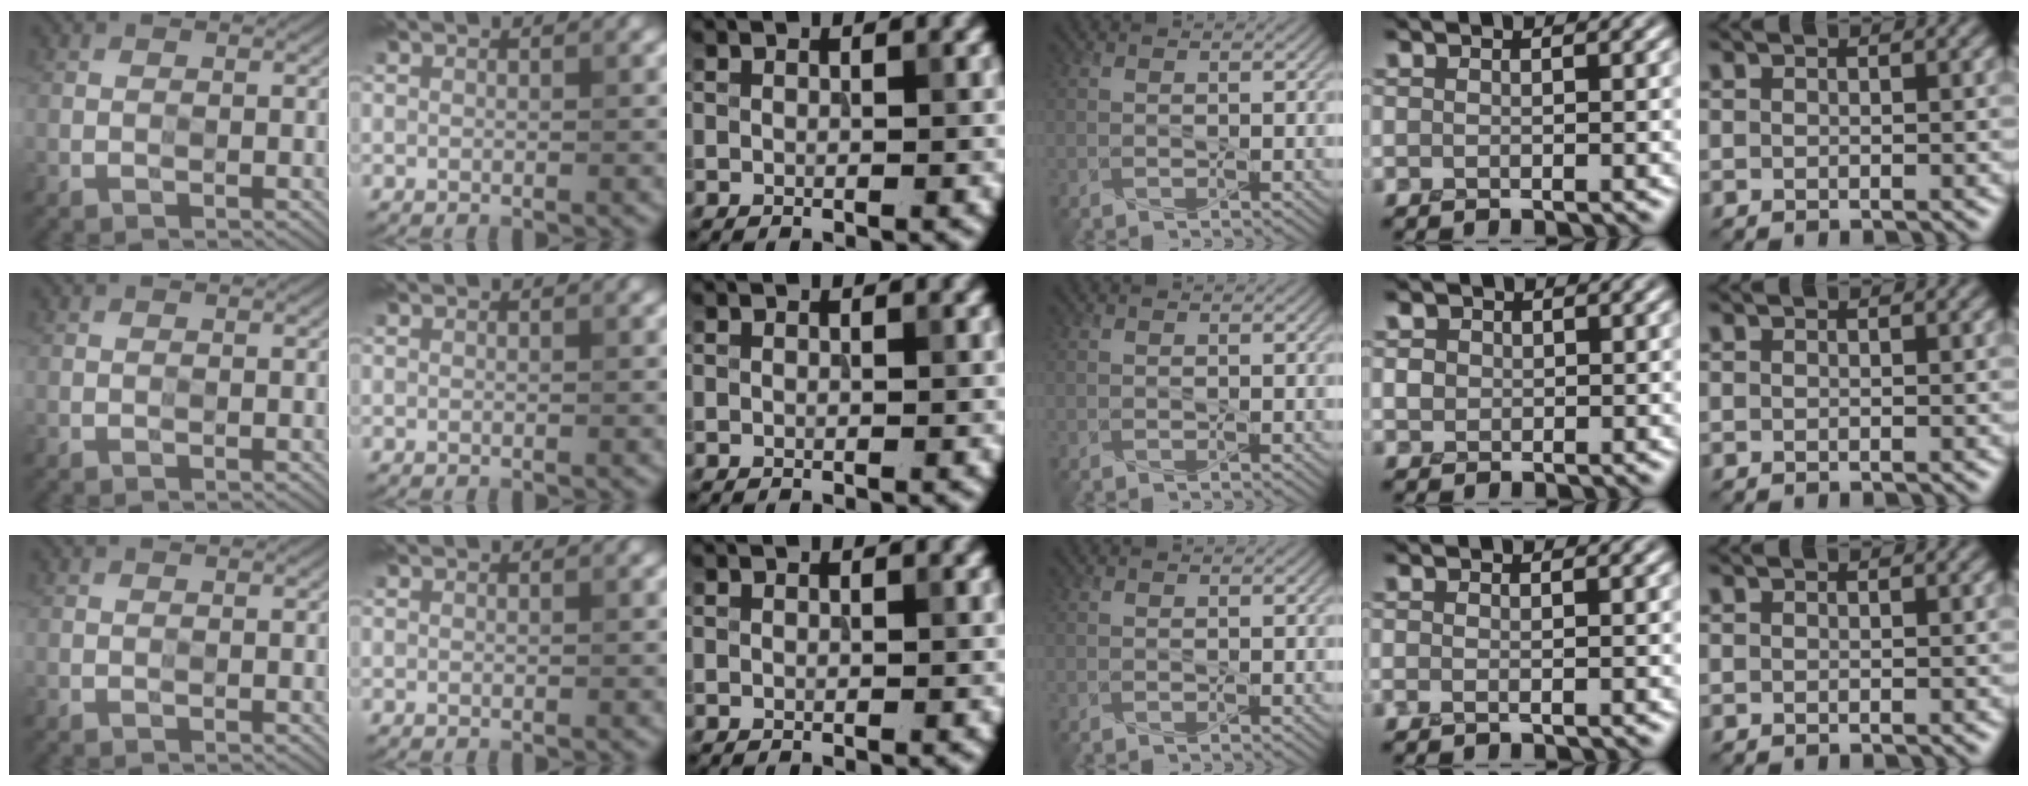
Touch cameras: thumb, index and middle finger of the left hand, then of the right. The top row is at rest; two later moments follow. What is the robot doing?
{"motion": "press", "object": "toy piano key"}